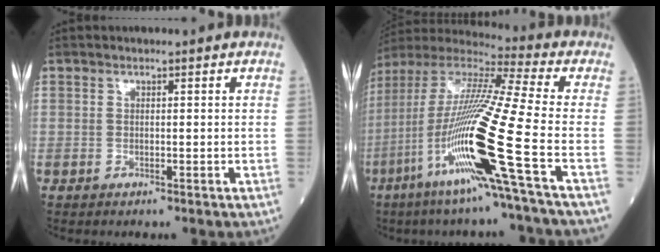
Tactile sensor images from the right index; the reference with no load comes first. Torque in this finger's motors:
{"motor_torque": [1.32, -0.82, 1.06, 0.21]}